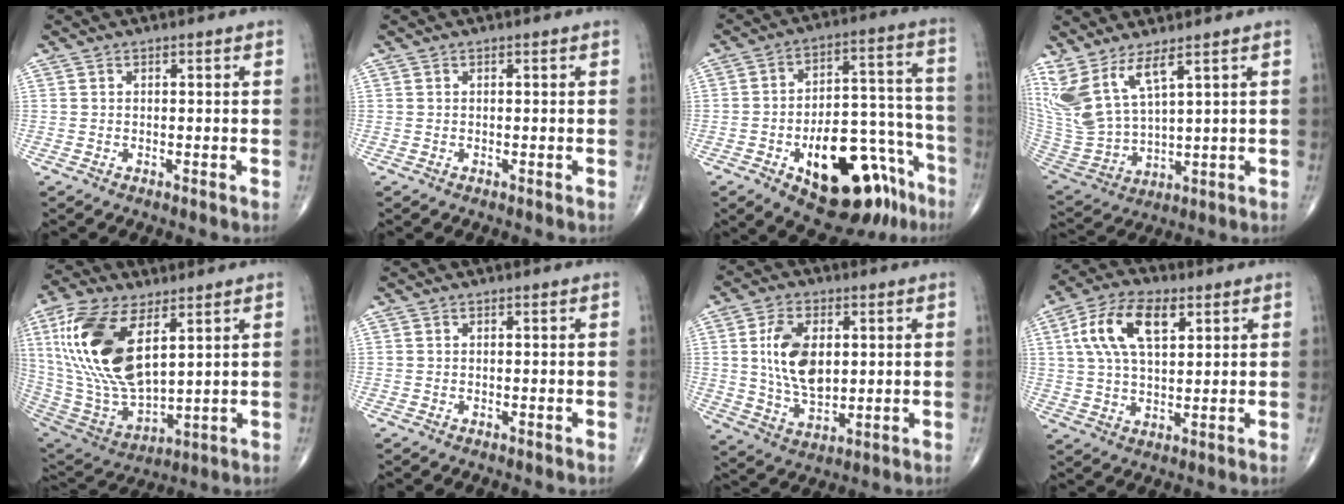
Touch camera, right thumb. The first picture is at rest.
{"total": 0.0}
{"total": 21.8, "force": [-11.4, 10.5, 15.4], "torque": [-0.167, 0.090, -0.154]}
{"total": 12.1, "force": [7.2, 3.8, 9.0], "torque": [-0.205, -0.042, 0.169]}
{"total": 22.2, "force": [7.4, 10.6, 18.1], "torque": [-0.368, -0.031, 0.147]}
{"total": 0.0}
{"total": 12.3, "force": [2.1, 7.2, 9.7], "torque": [-0.168, -0.011, 0.045]}
{"total": 12.5, "force": [4.5, 6.3, 9.9], "torque": [-0.186, 0.004, 0.081]}